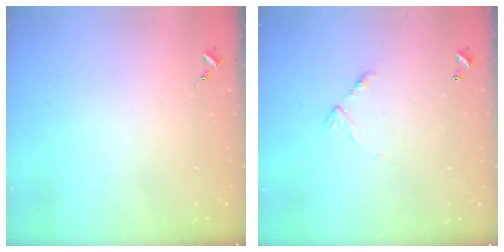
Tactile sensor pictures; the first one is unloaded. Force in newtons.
{"total": 6.5, "press": 6.5, "slide": 0.5}